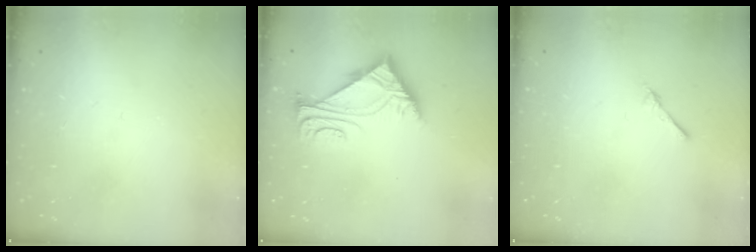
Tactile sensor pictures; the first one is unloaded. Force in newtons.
{"total": 6.2, "press": 6.2, "slide": 0.7}
{"total": 2.4, "press": 2.4, "slide": 0.3}